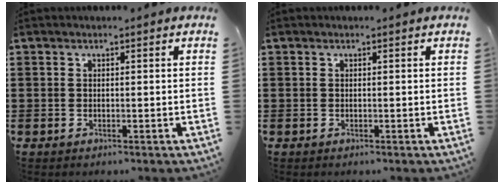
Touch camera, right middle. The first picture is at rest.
{"total": 0.0}